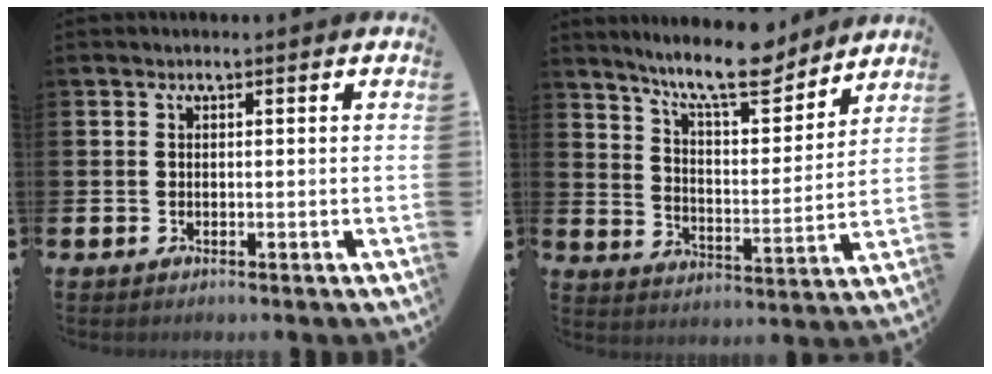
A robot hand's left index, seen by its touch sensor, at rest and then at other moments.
{"total": 11.6, "force": [10.1, 2.4, 5.1], "torque": [-0.105, -0.061, 0.176]}